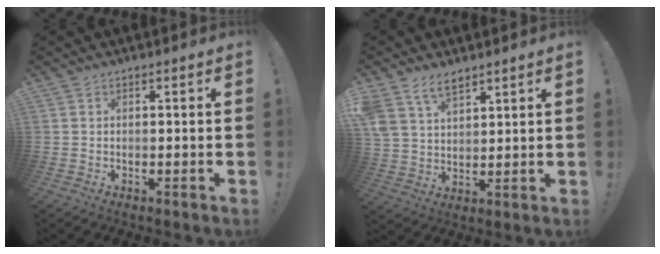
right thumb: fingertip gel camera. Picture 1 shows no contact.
{"total": 9.1, "force": [6.7, 4.9, 3.6], "torque": [-0.070, -0.031, 0.135]}